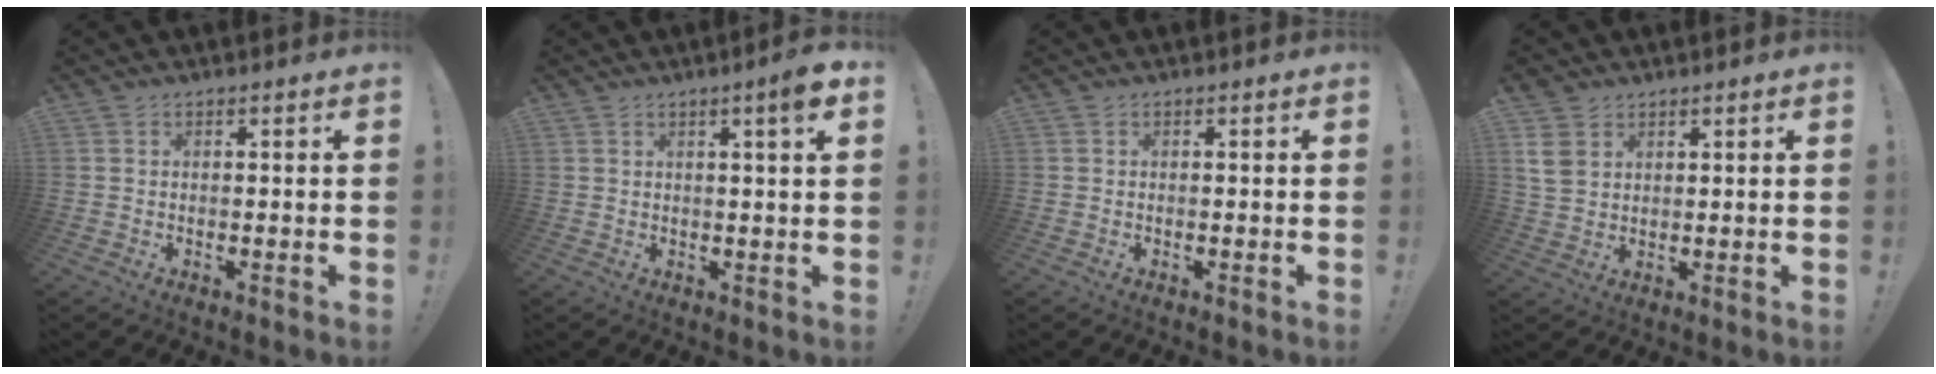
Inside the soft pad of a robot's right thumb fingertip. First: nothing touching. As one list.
[{"total": 4.7, "force": [2.3, -0.3, 4.1], "torque": [-0.055, -0.013, 0.030]}, {"total": 0.0}, {"total": 6.8, "force": [3.2, 4.7, 3.6], "torque": [-0.080, -0.006, 0.063]}]